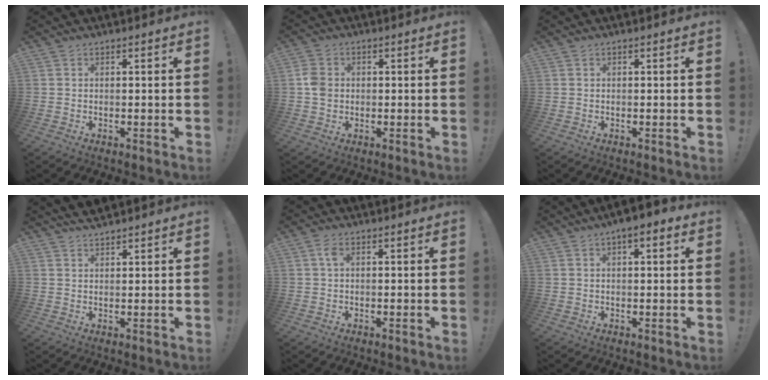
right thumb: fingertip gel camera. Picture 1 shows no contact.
{"total": 5.2, "force": [-0.2, 4.3, 3.0], "torque": [-0.054, 0.005, -0.002]}
{"total": 0.0}
{"total": 2.8, "force": [2.8, 0.4, 0.5], "torque": [-0.010, -0.014, 0.050]}
{"total": 2.4, "force": [0.6, 1.2, 2.0], "torque": [-0.035, 0.002, 0.010]}
{"total": 3.9, "force": [1.4, 1.4, 3.3], "torque": [-0.042, -0.002, 0.019]}